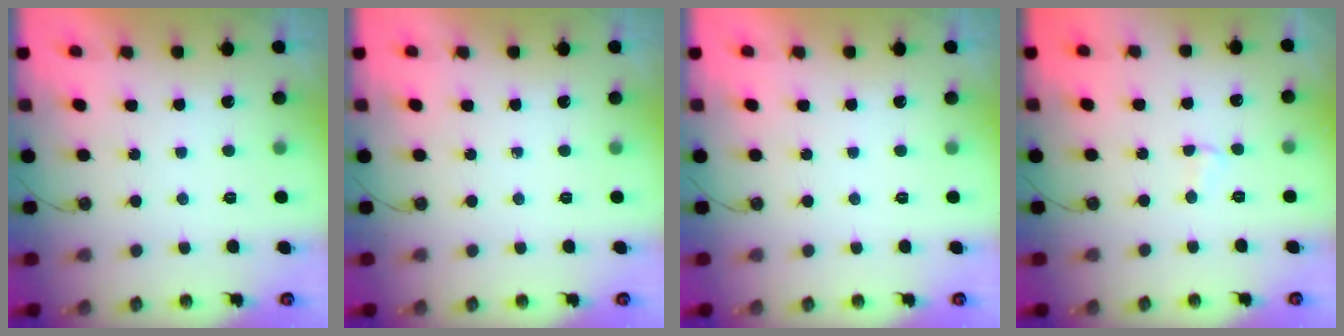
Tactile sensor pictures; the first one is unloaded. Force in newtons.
{"total": 0.0}
{"total": 0.0}
{"total": 2.8, "press": 2.7, "slide": 0.5}